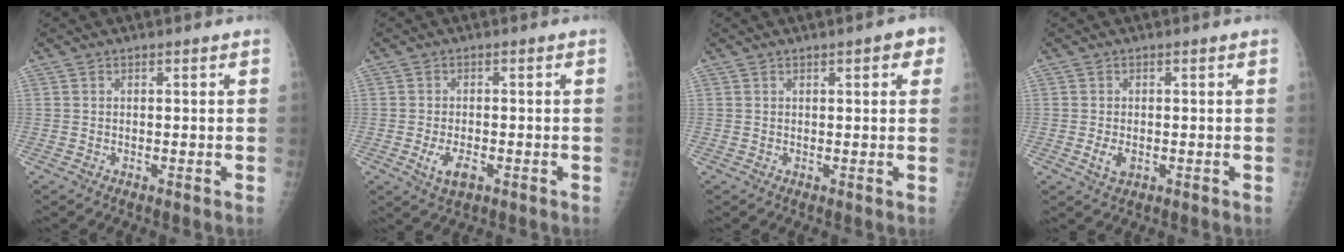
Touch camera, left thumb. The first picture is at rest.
{"total": 4.2, "force": [-1.5, 2.1, 3.3], "torque": [-0.063, -0.001, -0.020]}
{"total": 3.6, "force": [1.7, 1.2, 3.0], "torque": [-0.026, 0.000, 0.016]}
{"total": 2.5, "force": [-0.5, 1.5, 2.0], "torque": [-0.040, -0.004, -0.006]}